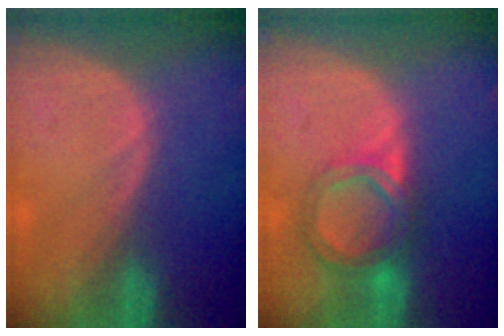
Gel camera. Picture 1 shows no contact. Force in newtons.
{"total": 6.5, "press": 5.8, "slide": 3.1}